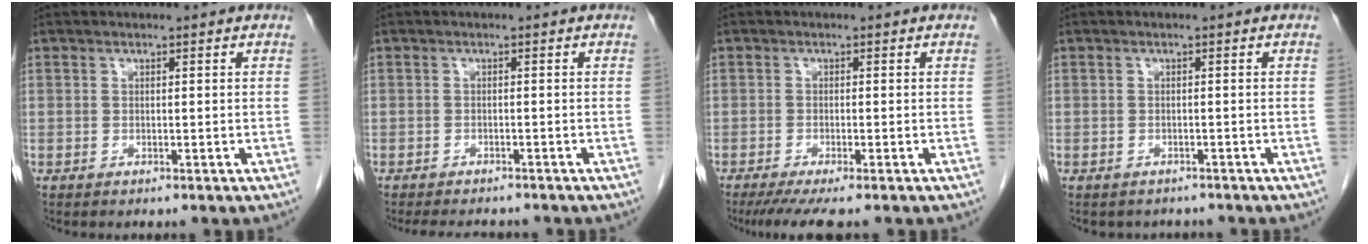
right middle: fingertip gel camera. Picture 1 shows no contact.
{"total": 5.8, "force": [-5.2, 1.6, 1.9], "torque": [-0.023, -0.006, -0.071]}
{"total": 5.2, "force": [-4.1, 0.1, 3.2], "torque": [-0.046, -0.013, -0.067]}
{"total": 3.1, "force": [-2.7, 1.5, 0.2], "torque": [-0.008, 0.001, -0.036]}